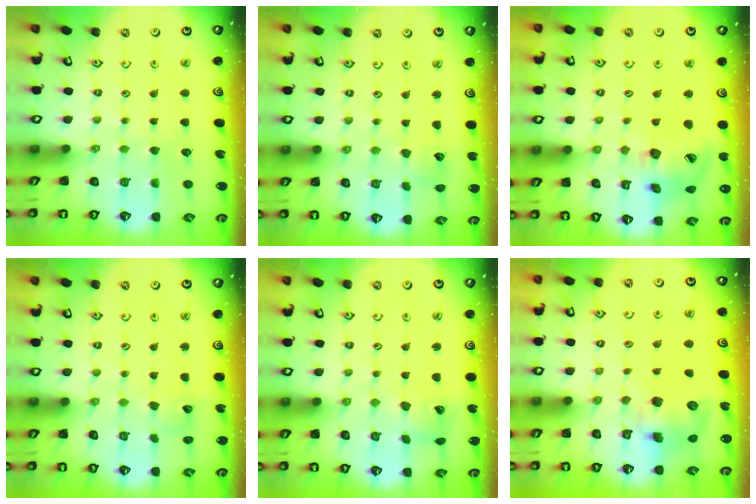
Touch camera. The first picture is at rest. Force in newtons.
{"total": 3.8, "press": 3.8, "slide": 0.4}
{"total": 15.6, "press": 15.5, "slide": 2.3}
{"total": 3.0, "press": 3.0, "slide": 0.4}
{"total": 5.4, "press": 5.3, "slide": 0.6}
{"total": 9.9, "press": 9.8, "slide": 1.9}